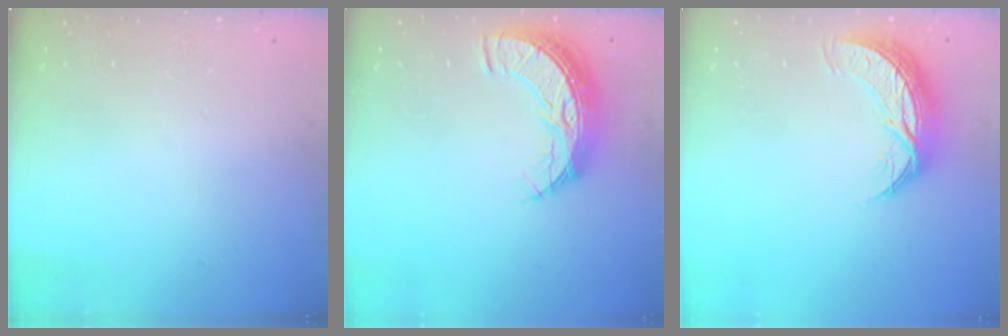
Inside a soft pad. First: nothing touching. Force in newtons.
{"total": 9.9, "press": 9.9, "slide": 0.7}
{"total": 10.3, "press": 10.2, "slide": 0.7}